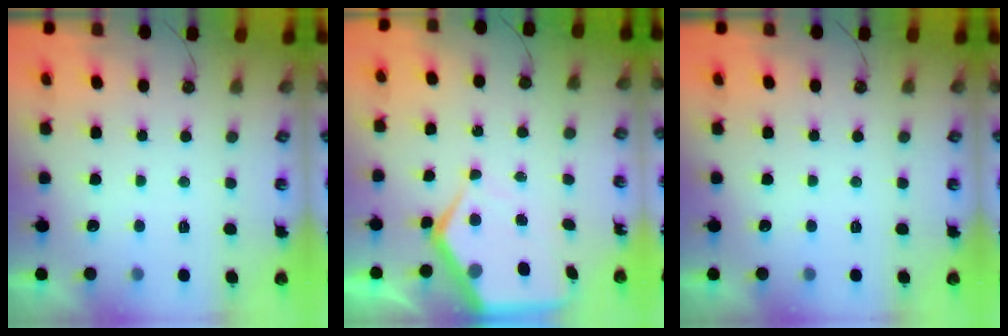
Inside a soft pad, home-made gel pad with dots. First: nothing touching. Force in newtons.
{"total": 9.2, "press": 9.2, "slide": 1.0}
{"total": 0.0}